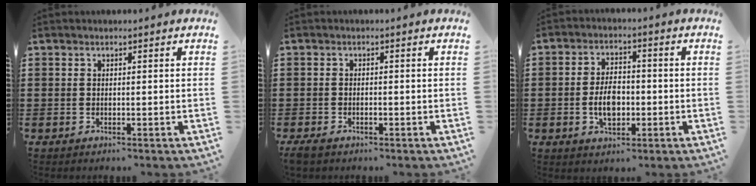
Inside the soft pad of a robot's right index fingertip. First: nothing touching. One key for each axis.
{"total": 1.2, "fx": -0.8, "fy": 0.6, "fz": 0.7, "tx": -0.022, "ty": -0.005, "tz": -0.019}
{"total": 5.5, "fx": -1.1, "fy": 3.1, "fz": 4.3, "tx": -0.085, "ty": 0.000, "tz": -0.025}